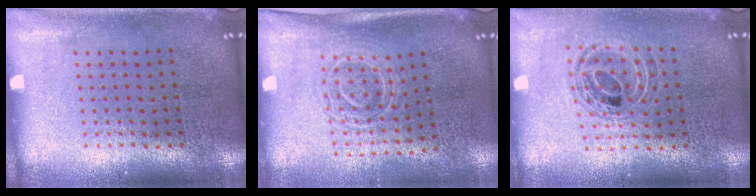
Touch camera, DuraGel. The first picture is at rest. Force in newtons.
{"total": 1.7, "press": 1.3, "slide": 1.0}
{"total": 0.9, "press": 0.9, "slide": 0.2}